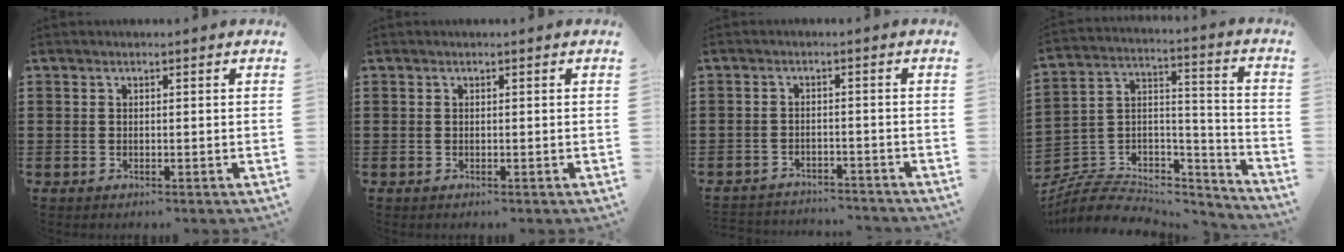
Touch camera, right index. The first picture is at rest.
{"total": 0.0}
{"total": 2.7, "force": [-2.7, 0.2, -0.1], "torque": [-0.006, -0.001, -0.058]}
{"total": 7.0, "force": [-5.8, 3.3, 2.1], "torque": [-0.049, 0.008, -0.116]}